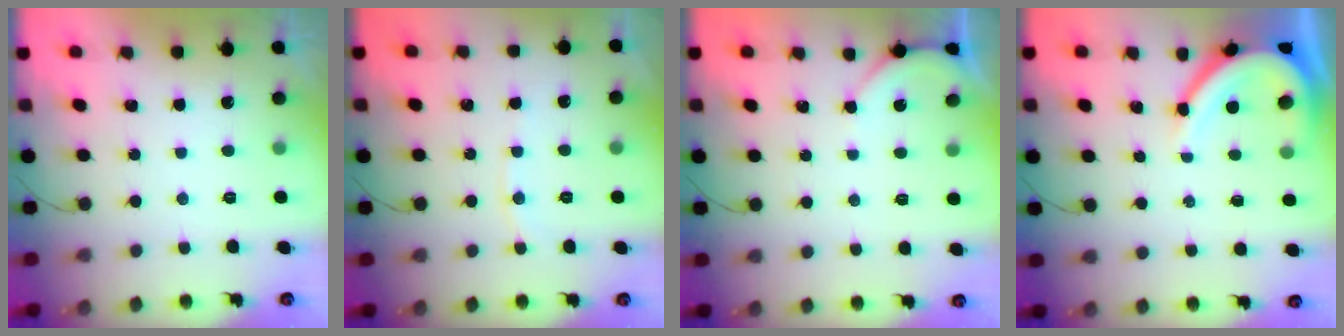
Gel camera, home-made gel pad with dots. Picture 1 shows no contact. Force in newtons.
{"total": 4.6, "press": 4.5, "slide": 0.7}
{"total": 2.2, "press": 2.2, "slide": 0.3}
{"total": 10.3, "press": 10.2, "slide": 0.9}